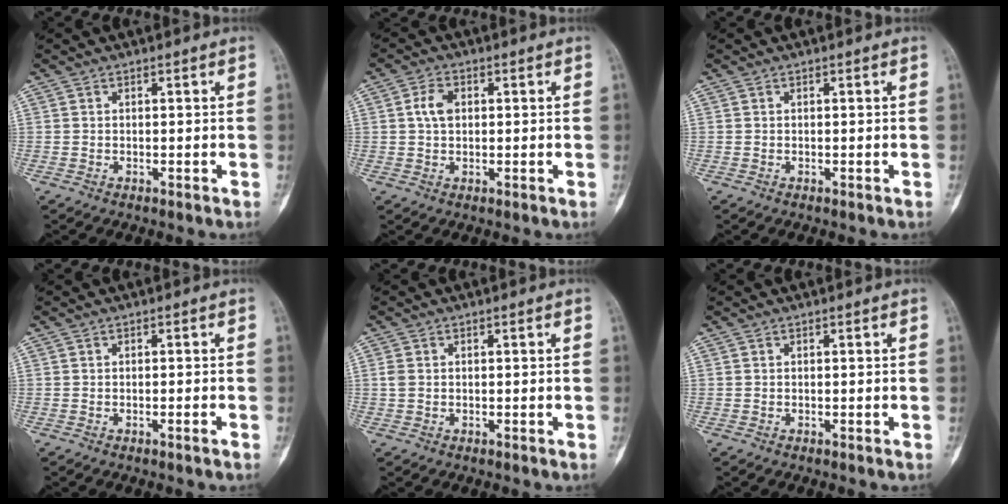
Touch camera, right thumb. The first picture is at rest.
{"total": 3.8, "force": [0.7, 2.6, 2.8], "torque": [-0.053, 0.005, 0.010]}
{"total": 0.0}
{"total": 0.9, "force": [-0.6, -0.1, 0.6], "torque": [-0.015, 0.004, -0.007]}
{"total": 1.3, "force": [0.1, 1.0, 0.8], "torque": [-0.024, 0.002, 0.002]}
{"total": 0.0}